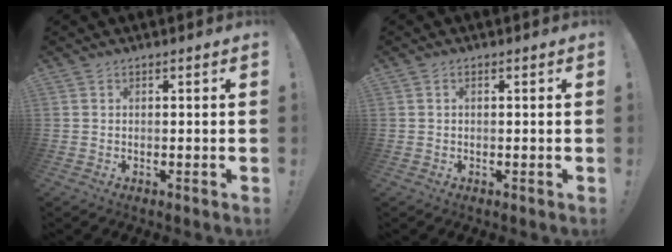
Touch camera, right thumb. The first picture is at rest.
{"total": 0.7, "force": [0.2, 0.3, 0.5], "torque": [-0.015, 0.005, 0.004]}